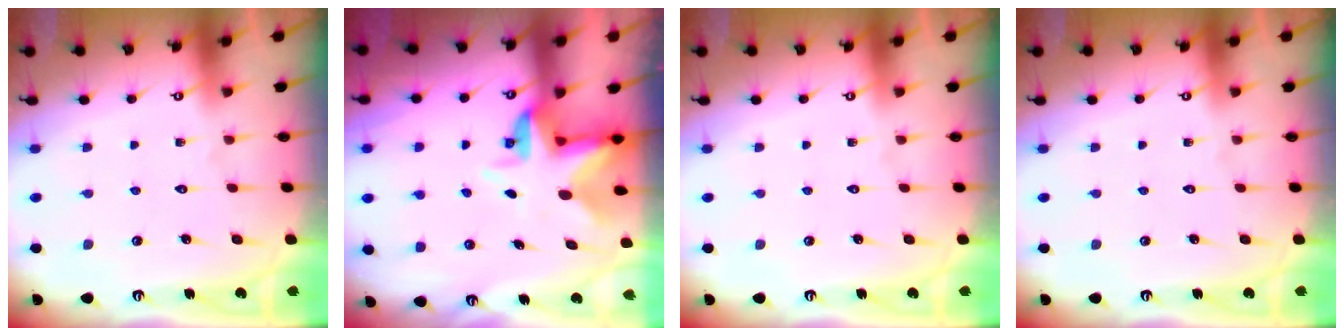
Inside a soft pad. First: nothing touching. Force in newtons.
{"total": 5.1, "press": 5.1, "slide": 0.6}
{"total": 0.0}
{"total": 0.0}